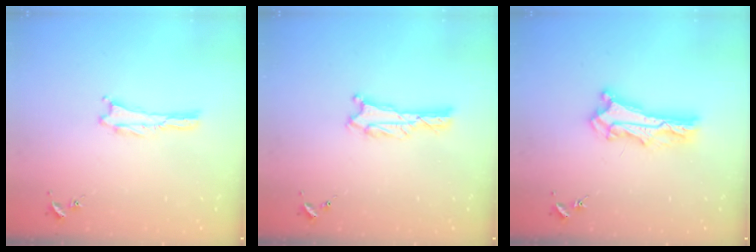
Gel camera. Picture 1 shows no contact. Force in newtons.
{"total": 0.7, "press": 0.7, "slide": 0.1}
{"total": 7.4, "press": 7.3, "slide": 0.6}